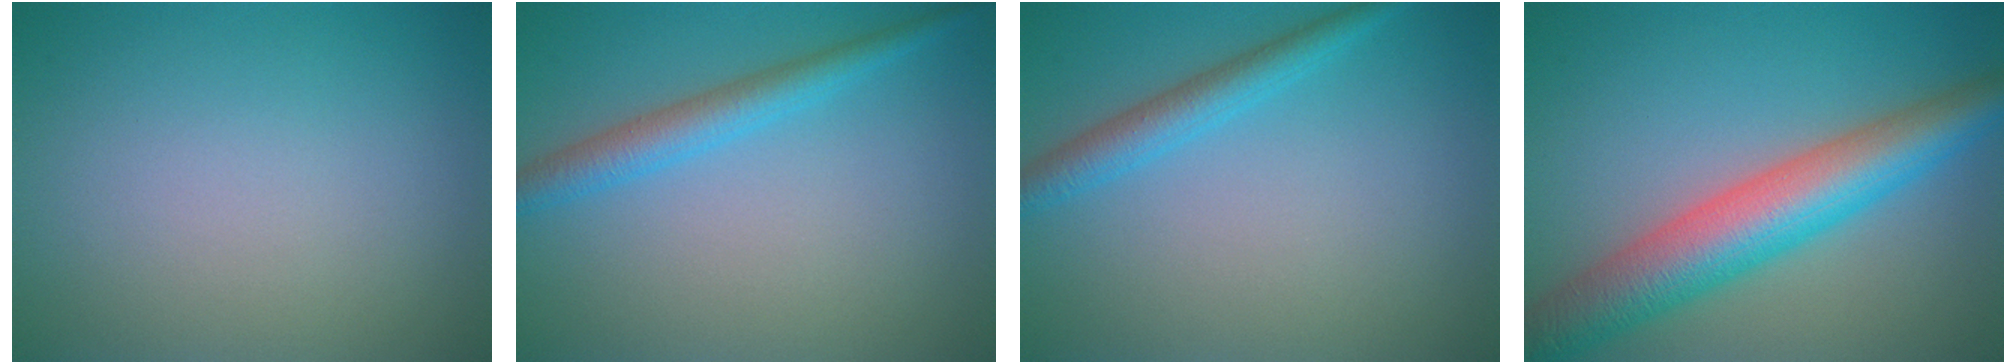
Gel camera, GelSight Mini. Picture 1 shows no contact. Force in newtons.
{"total": 3.0, "press": 3.0, "slide": 0.1}
{"total": 2.8, "press": 2.7, "slide": 0.2}
{"total": 8.3, "press": 8.3, "slide": 0.3}